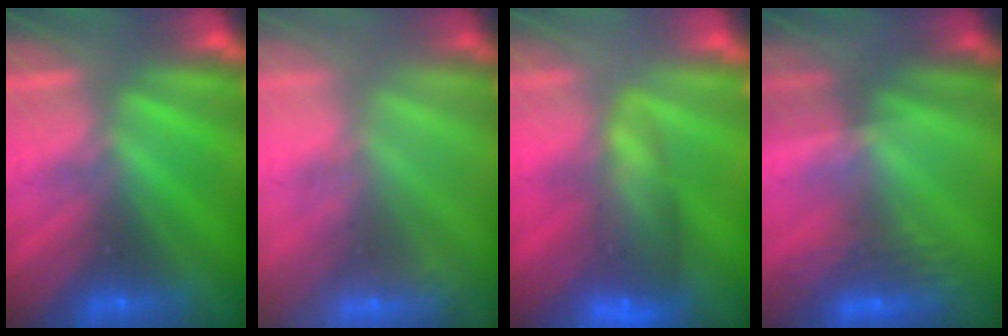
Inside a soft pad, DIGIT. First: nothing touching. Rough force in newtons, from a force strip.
{"total": 2.4}
{"total": 7.2}
{"total": 2.8}